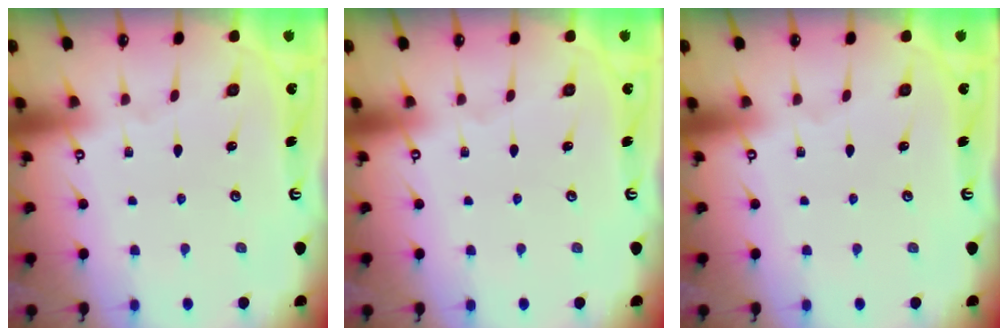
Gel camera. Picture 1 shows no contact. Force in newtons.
{"total": 0.0}
{"total": 0.0}